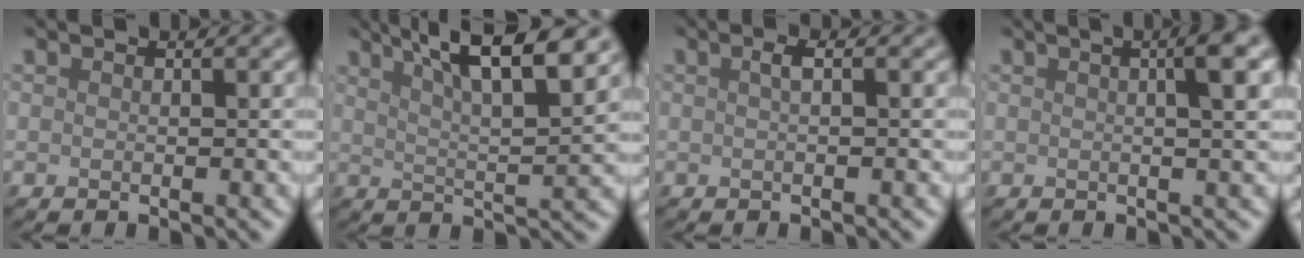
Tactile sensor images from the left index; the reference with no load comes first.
{"total": 8.8, "force": [5.2, 2.0, 6.8], "torque": [-0.079, 0.023, 0.057]}
{"total": 1.2, "force": [0.2, 0.3, 1.1], "torque": [-0.019, 0.007, 0.002]}
{"total": 4.5, "force": [1.0, 1.3, 4.2], "torque": [-0.040, 0.021, 0.001]}